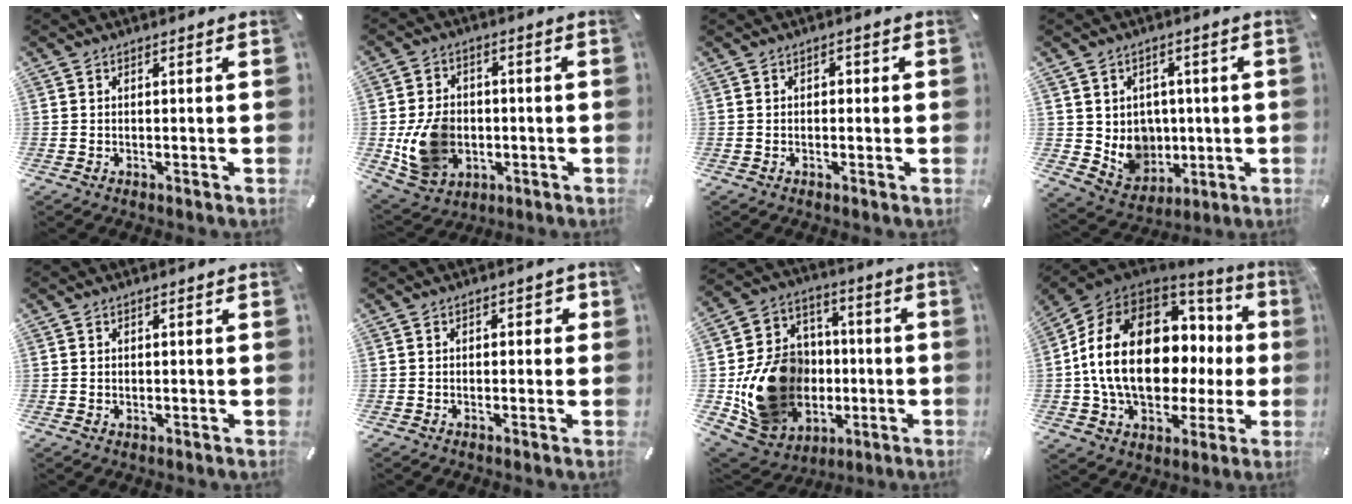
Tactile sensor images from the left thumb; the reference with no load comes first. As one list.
[{"total": 12.3, "force": [-2.1, 10.0, 6.8], "torque": [-0.148, 0.014, -0.033]}, {"total": 1.2, "force": [-0.3, 1.0, 0.5], "torque": [-0.011, 0.006, -0.008]}, {"total": 8.1, "force": [1.4, 7.9, 1.2], "torque": [-0.033, -0.023, 0.040]}, {"total": 0.8, "force": [0.2, 0.7, 0.2], "torque": [-0.005, 0.005, 0.002]}, {"total": 1.7, "force": [-0.3, 1.3, 1.0], "torque": [-0.011, 0.006, -0.011]}, {"total": 19.5, "force": [-3.3, 17.1, 8.8], "torque": [-0.151, 0.012, -0.038]}, {"total": 22.4, "force": [2.4, 15.3, 16.2], "torque": [-0.313, -0.014, 0.050]}]